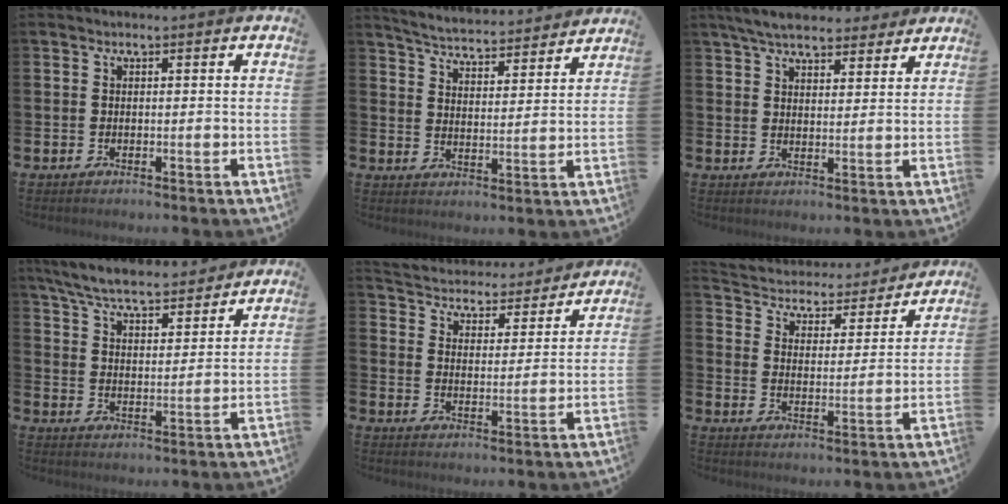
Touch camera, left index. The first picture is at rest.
{"total": 5.0, "force": [5.0, 0.4, 0.3], "torque": [-0.034, -0.041, 0.086]}
{"total": 6.2, "force": [5.8, 1.6, 1.7], "torque": [-0.043, -0.020, 0.104]}
{"total": 7.0, "force": [6.6, 0.9, 2.0], "torque": [-0.071, -0.042, 0.117]}
{"total": 4.4, "force": [4.3, 1.1, 0.1], "torque": [-0.026, -0.044, 0.068]}
{"total": 4.2, "force": [4.0, 1.4, 0.3], "torque": [-0.036, -0.037, 0.063]}